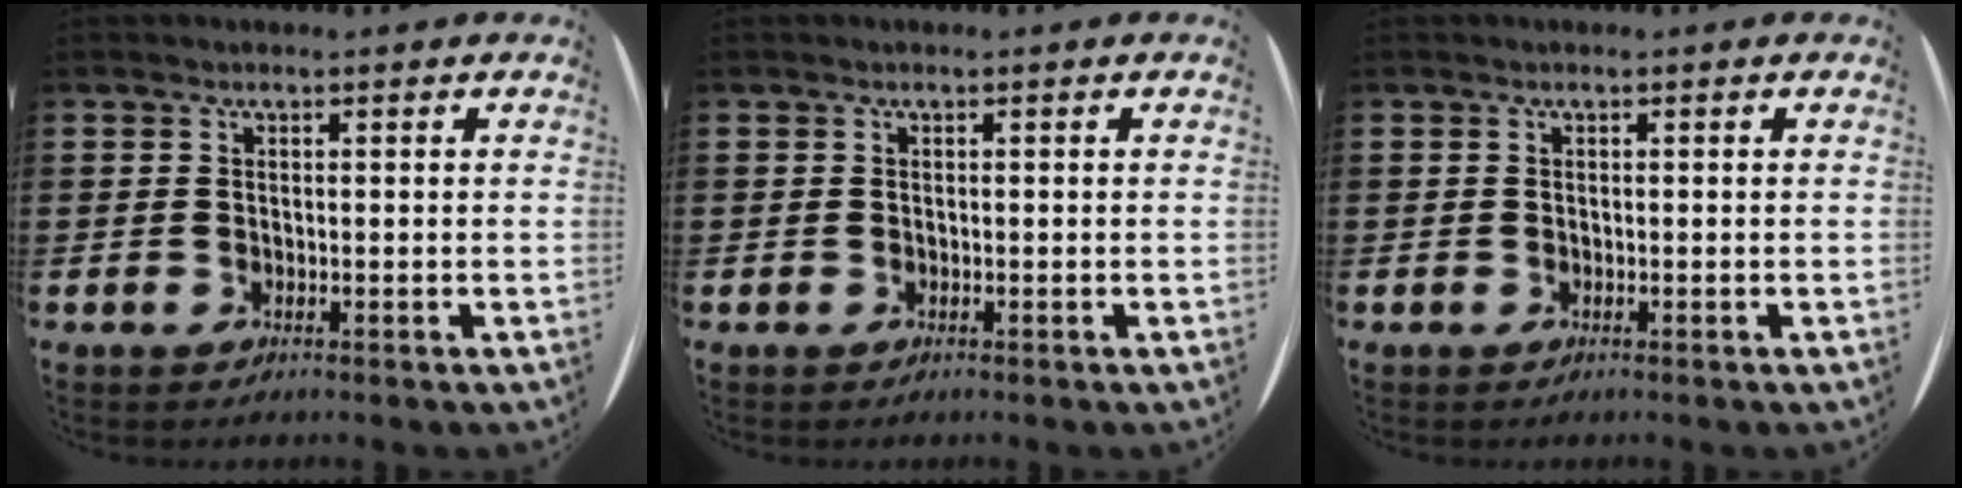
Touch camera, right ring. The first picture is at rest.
{"total": 0.0}
{"total": 0.0}